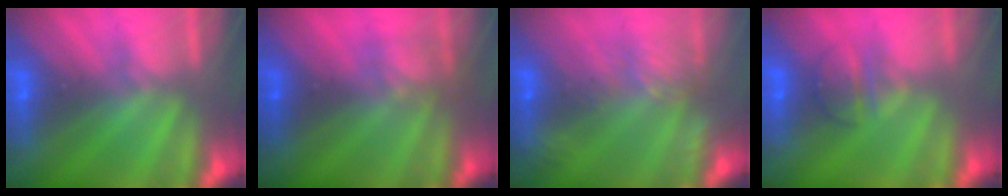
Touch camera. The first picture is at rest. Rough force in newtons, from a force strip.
{"total": 2.4}
{"total": 7.1}
{"total": 2.4}